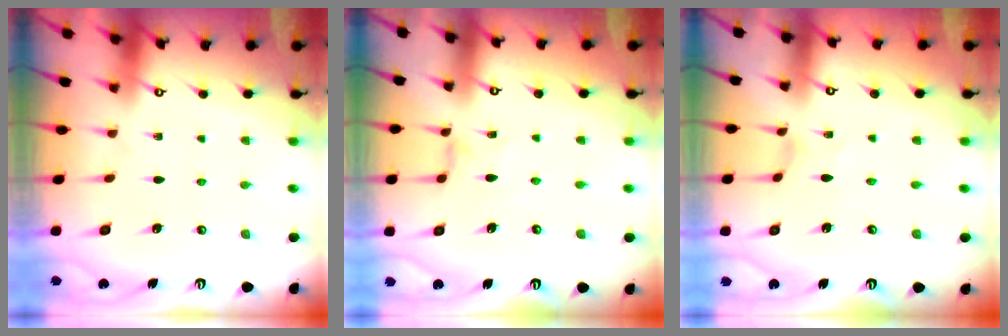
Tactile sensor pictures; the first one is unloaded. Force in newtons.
{"total": 2.3, "press": 2.3, "slide": 0.4}
{"total": 0.0}